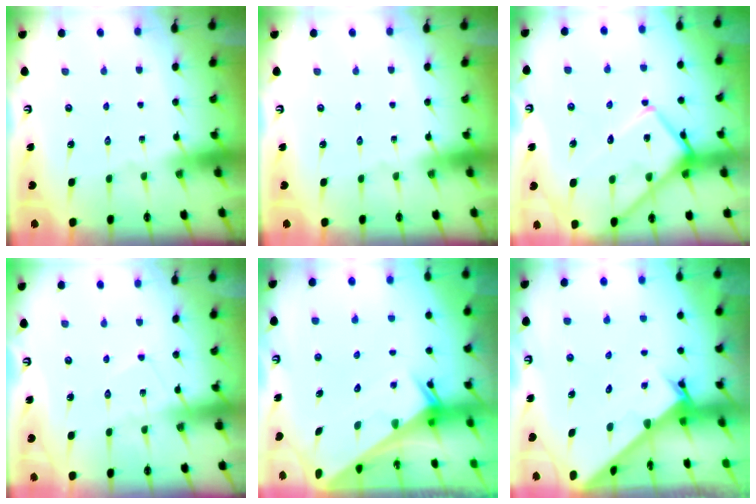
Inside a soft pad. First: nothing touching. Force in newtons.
{"total": 0.0}
{"total": 15.1, "press": 15.0, "slide": 1.5}
{"total": 6.2, "press": 6.2, "slide": 0.5}
{"total": 2.6, "press": 2.6, "slide": 0.1}
{"total": 2.7, "press": 2.7, "slide": 0.2}